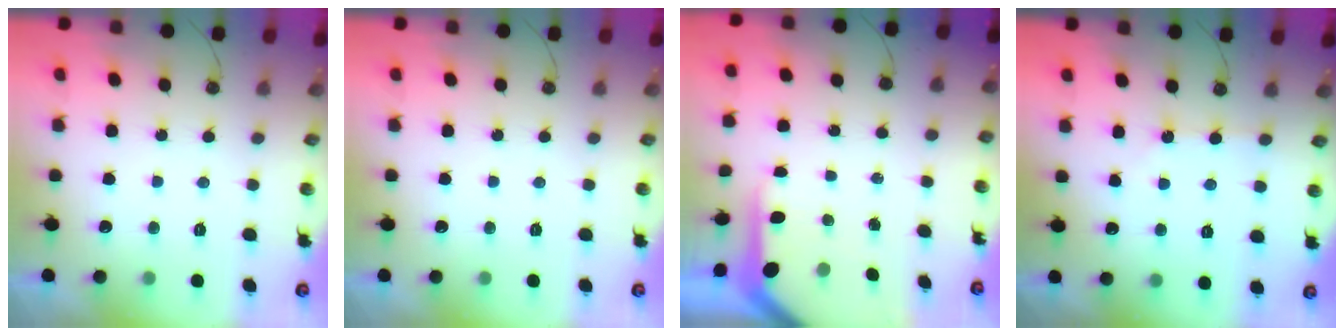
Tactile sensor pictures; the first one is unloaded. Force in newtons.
{"total": 0.0}
{"total": 7.2, "press": 7.2, "slide": 0.7}
{"total": 2.6, "press": 2.5, "slide": 0.5}